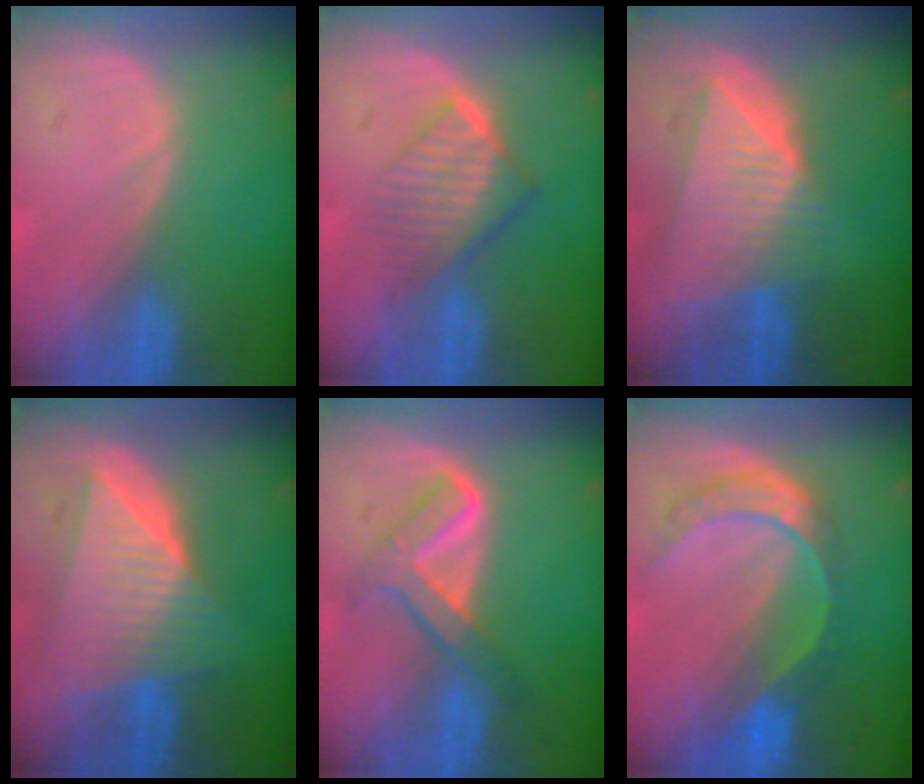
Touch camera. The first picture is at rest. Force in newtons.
{"total": 6.7, "press": 6.1, "slide": 2.9}
{"total": 8.8, "press": 7.9, "slide": 3.9}
{"total": 9.6, "press": 9.5, "slide": 0.6}
{"total": 5.8, "press": 5.8, "slide": 0.2}
{"total": 7.7, "press": 6.4, "slide": 4.3}